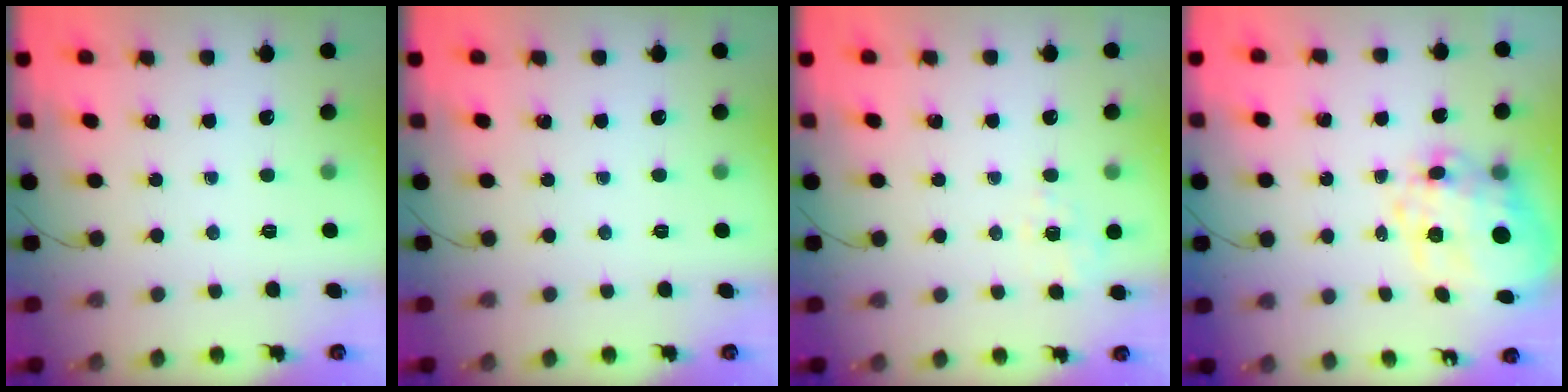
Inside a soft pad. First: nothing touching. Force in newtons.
{"total": 0.0}
{"total": 2.1, "press": 1.3, "slide": 1.7}
{"total": 13.6, "press": 13.2, "slide": 3.1}